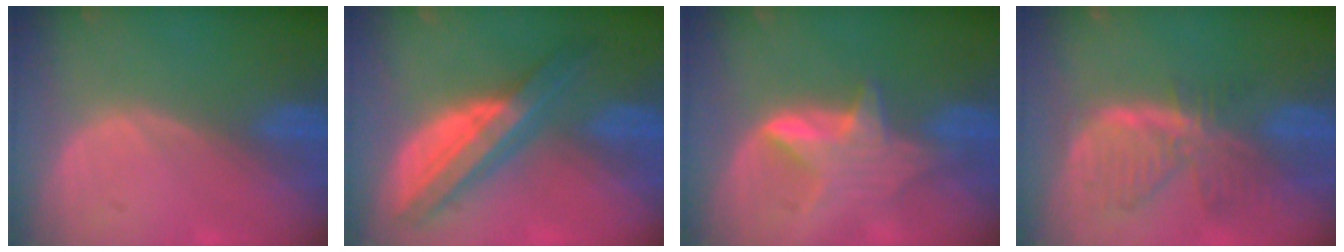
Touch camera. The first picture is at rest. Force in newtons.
{"total": 8.4, "press": 8.4, "slide": 0.5}
{"total": 6.0, "press": 5.8, "slide": 1.4}
{"total": 8.0, "press": 7.1, "slide": 3.8}